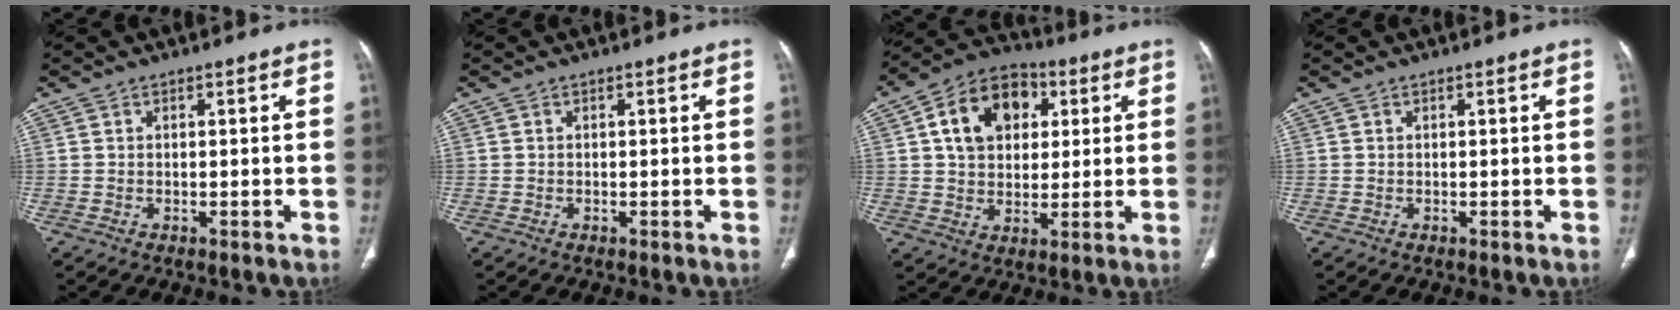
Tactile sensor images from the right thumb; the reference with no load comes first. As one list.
[{"total": 0.0}, {"total": 14.2, "force": [4.1, 10.3, 8.9], "torque": [-0.116, 0.005, 0.059]}, {"total": 0.0}]